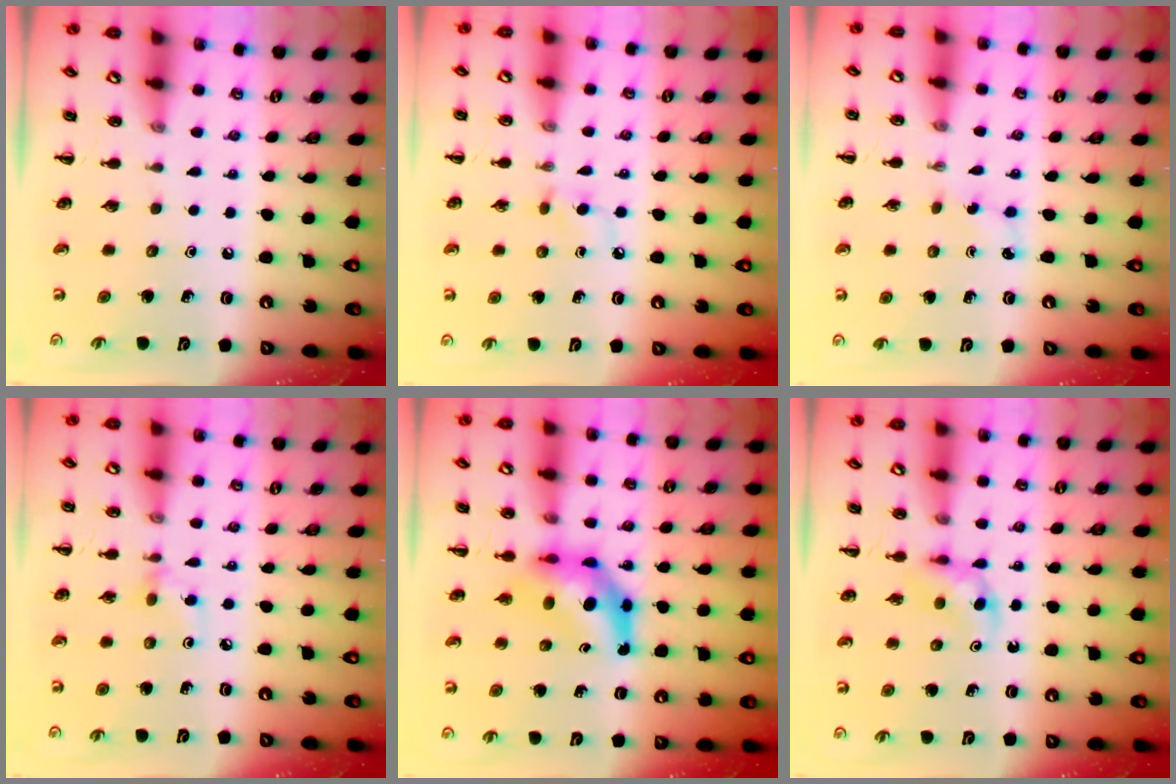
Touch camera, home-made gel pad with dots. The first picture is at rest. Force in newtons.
{"total": 3.6, "press": 3.3, "slide": 1.5}
{"total": 2.6, "press": 2.5, "slide": 0.8}
{"total": 2.9, "press": 2.8, "slide": 0.8}
{"total": 6.5, "press": 6.3, "slide": 1.8}
{"total": 4.1, "press": 3.9, "slide": 1.3}